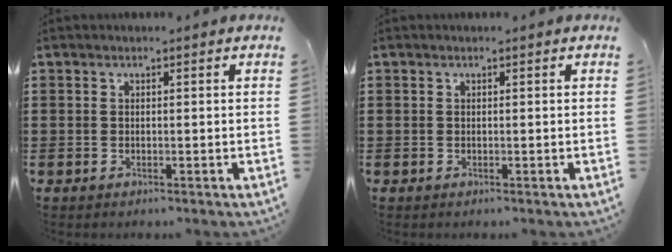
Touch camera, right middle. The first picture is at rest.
{"total": 0.0}